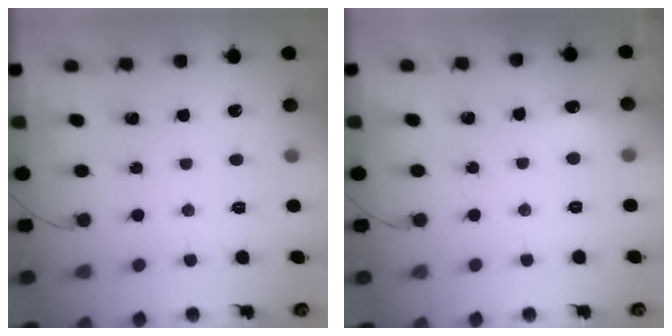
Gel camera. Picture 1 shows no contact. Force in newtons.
{"total": 5.8, "press": 5.6, "slide": 1.6}